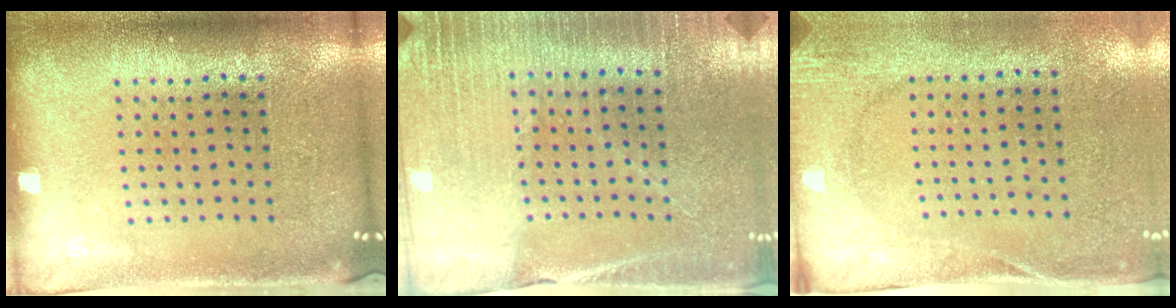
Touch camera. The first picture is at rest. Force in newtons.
{"total": 2.9, "press": 2.9, "slide": 0.2}
{"total": 2.8, "press": 2.1, "slide": 1.8}